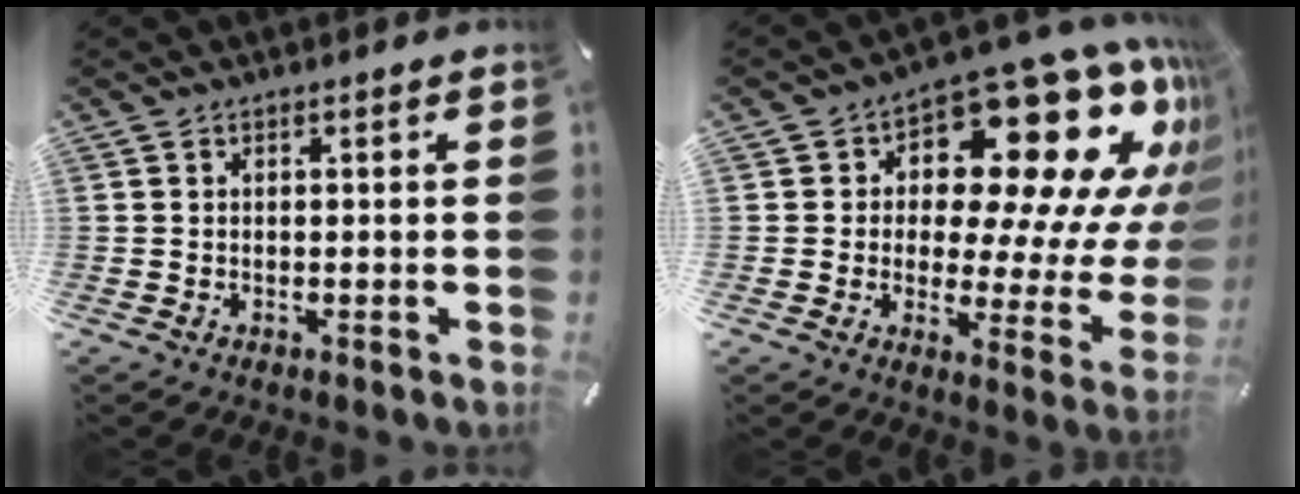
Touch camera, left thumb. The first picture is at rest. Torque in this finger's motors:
{"motor_torque": [2.52, 2.48, 1.54, -1.23, 0.20]}